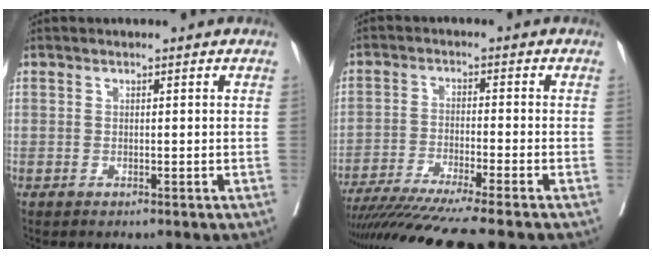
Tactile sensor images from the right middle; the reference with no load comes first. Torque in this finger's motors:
{"motor_torque": [1.01, -1.12, 0.49, 0.16]}